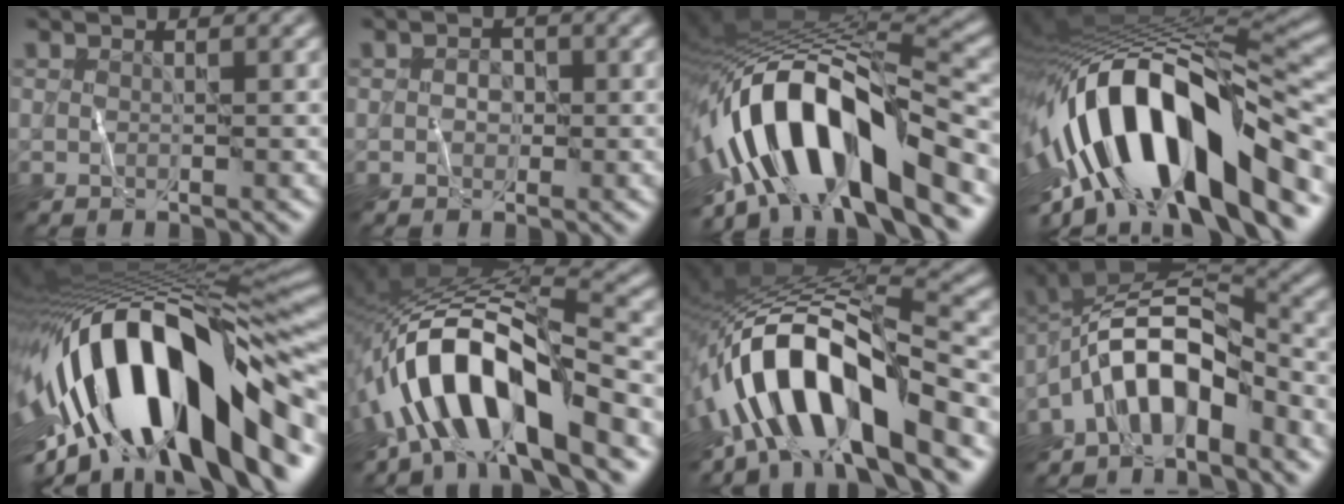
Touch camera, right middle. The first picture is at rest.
{"total": 1.3, "force": [-0.1, 1.1, 0.6], "torque": [0.007, 0.004, -0.007]}
{"total": 13.7, "force": [-5.2, 4.9, 11.7], "torque": [-0.185, 0.019, -0.092]}
{"total": 16.4, "force": [-4.5, 6.7, 14.2], "torque": [-0.231, 0.024, -0.079]}
{"total": 17.8, "force": [-3.8, 7.3, 15.8], "torque": [-0.261, 0.031, -0.068]}
{"total": 10.5, "force": [-5.5, 3.4, 8.3], "torque": [-0.134, 0.018, -0.107]}
{"total": 11.5, "force": [-5.9, 3.4, 9.3], "torque": [-0.148, 0.020, -0.107]}
{"total": 8.5, "force": [-4.5, 3.8, 6.1], "torque": [-0.096, 0.013, -0.094]}